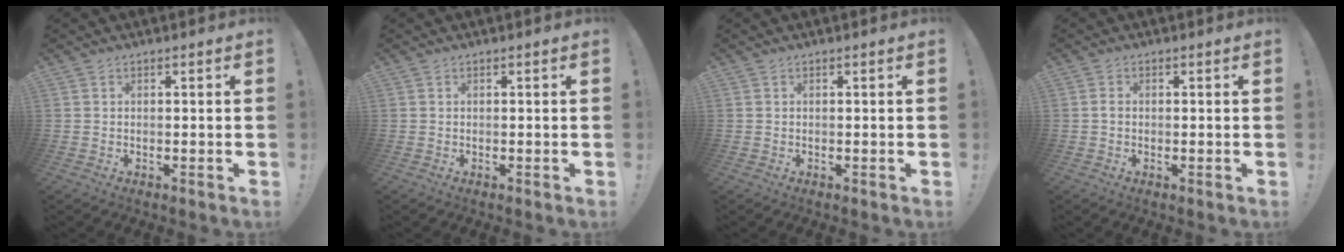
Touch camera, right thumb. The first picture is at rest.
{"total": 0.0}
{"total": 0.0}
{"total": 0.8, "force": [-0.1, 0.6, 0.6], "torque": [-0.020, 0.006, 0.000]}